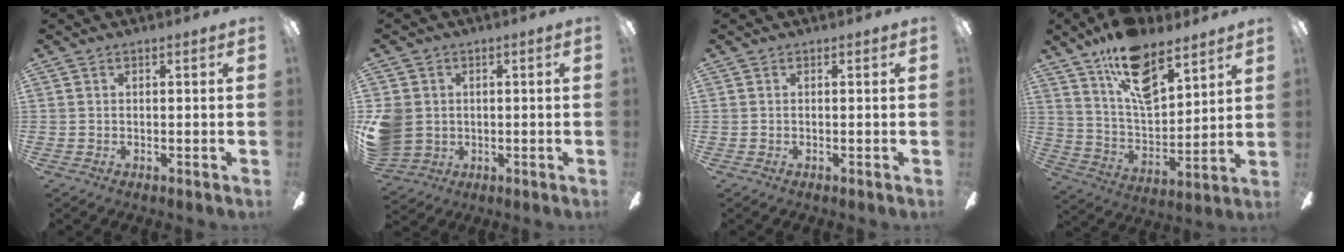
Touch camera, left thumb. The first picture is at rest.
{"total": 7.2, "force": [0.5, 6.7, 2.6], "torque": [-0.078, 0.009, 0.014]}
{"total": 0.0}
{"total": 16.6, "force": [11.5, 7.4, 9.3], "torque": [-0.163, -0.057, 0.205]}